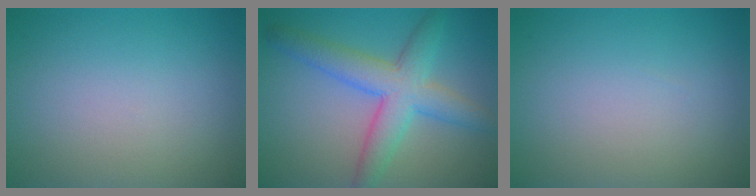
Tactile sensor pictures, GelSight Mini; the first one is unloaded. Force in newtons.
{"total": 6.1, "press": 6.1, "slide": 0.2}
{"total": 0.0}